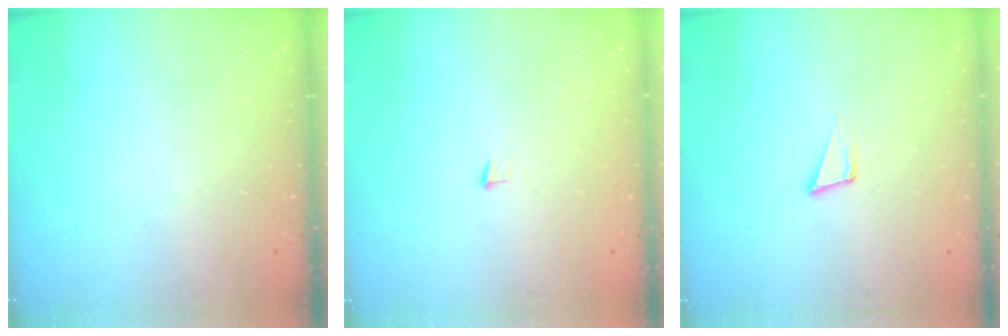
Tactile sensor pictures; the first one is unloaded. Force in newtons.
{"total": 3.2, "press": 3.2, "slide": 0.4}
{"total": 3.9, "press": 2.6, "slide": 2.9}